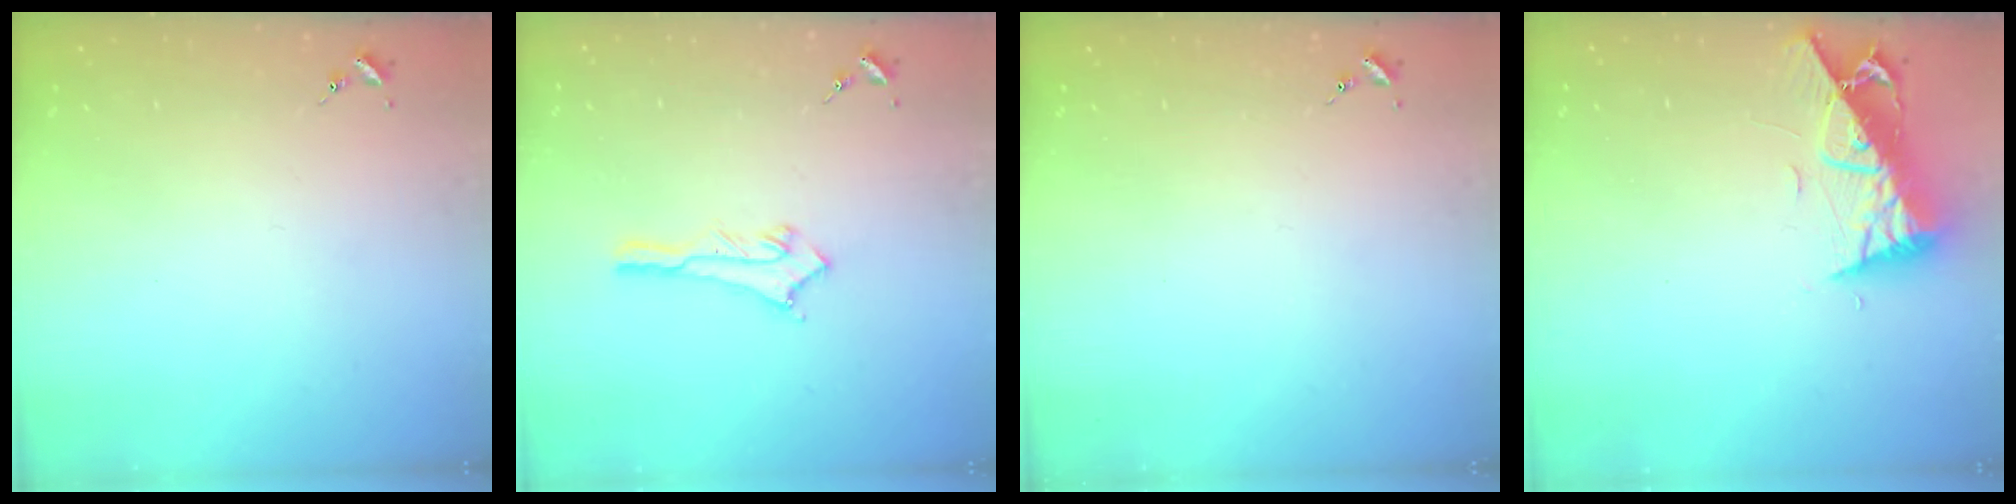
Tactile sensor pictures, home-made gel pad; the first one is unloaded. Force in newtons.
{"total": 9.0, "press": 9.0, "slide": 0.6}
{"total": 0.0}
{"total": 9.6, "press": 9.5, "slide": 1.2}